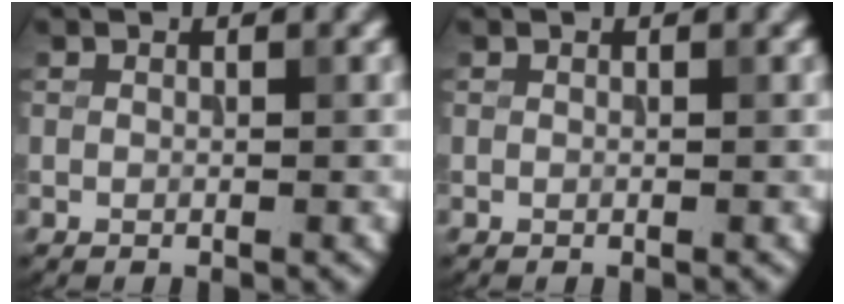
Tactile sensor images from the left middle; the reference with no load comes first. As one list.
[{"total": 0.0}]